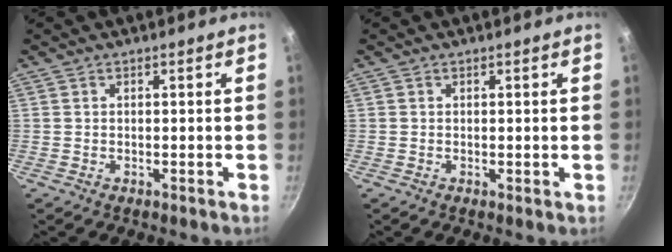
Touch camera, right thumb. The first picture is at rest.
{"total": 0.0}